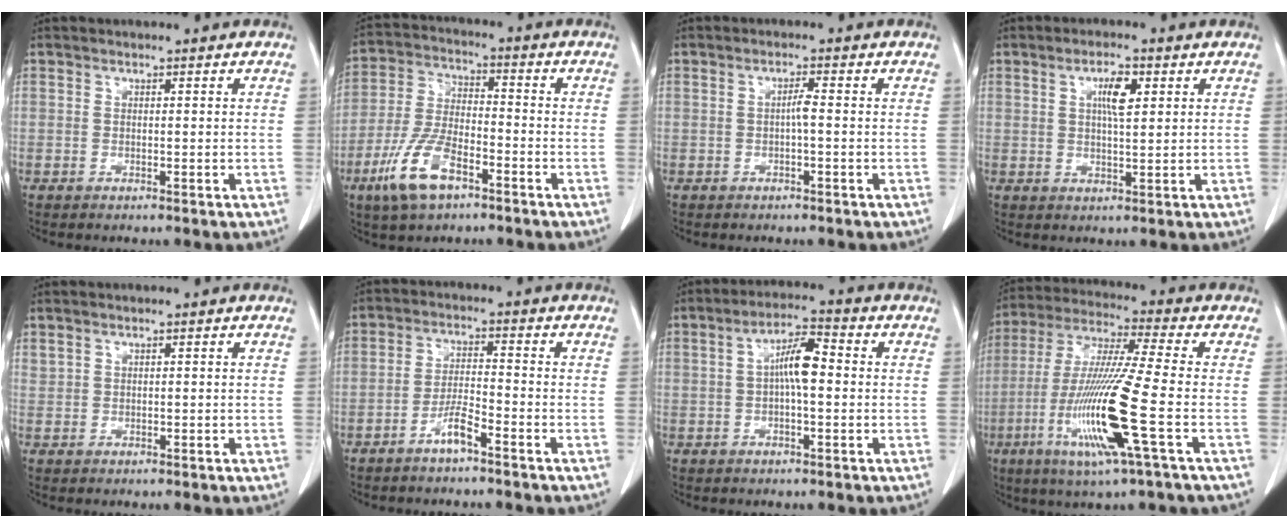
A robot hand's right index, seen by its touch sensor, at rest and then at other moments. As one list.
[{"total": 10.7, "force": [-5.9, 4.2, 7.8], "torque": [-0.178, -0.002, -0.111]}, {"total": 1.6, "force": [-0.3, 0.0, 1.6], "torque": [-0.029, 0.003, -0.004]}, {"total": 4.4, "force": [1.5, 1.0, 4.0], "torque": [-0.071, 0.001, 0.026]}, {"total": 0.8, "force": [0.7, 0.4, 0.2], "torque": [-0.003, 0.007, 0.019]}, {"total": 4.1, "force": [-2.9, 0.3, 2.9], "torque": [-0.061, 0.004, -0.056]}, {"total": 6.2, "force": [0.3, 1.5, 6.0], "torque": [-0.113, 0.019, 0.001]}, {"total": 16.1, "force": [-4.9, -0.7, 15.4], "torque": [-0.319, -0.022, -0.099]}]